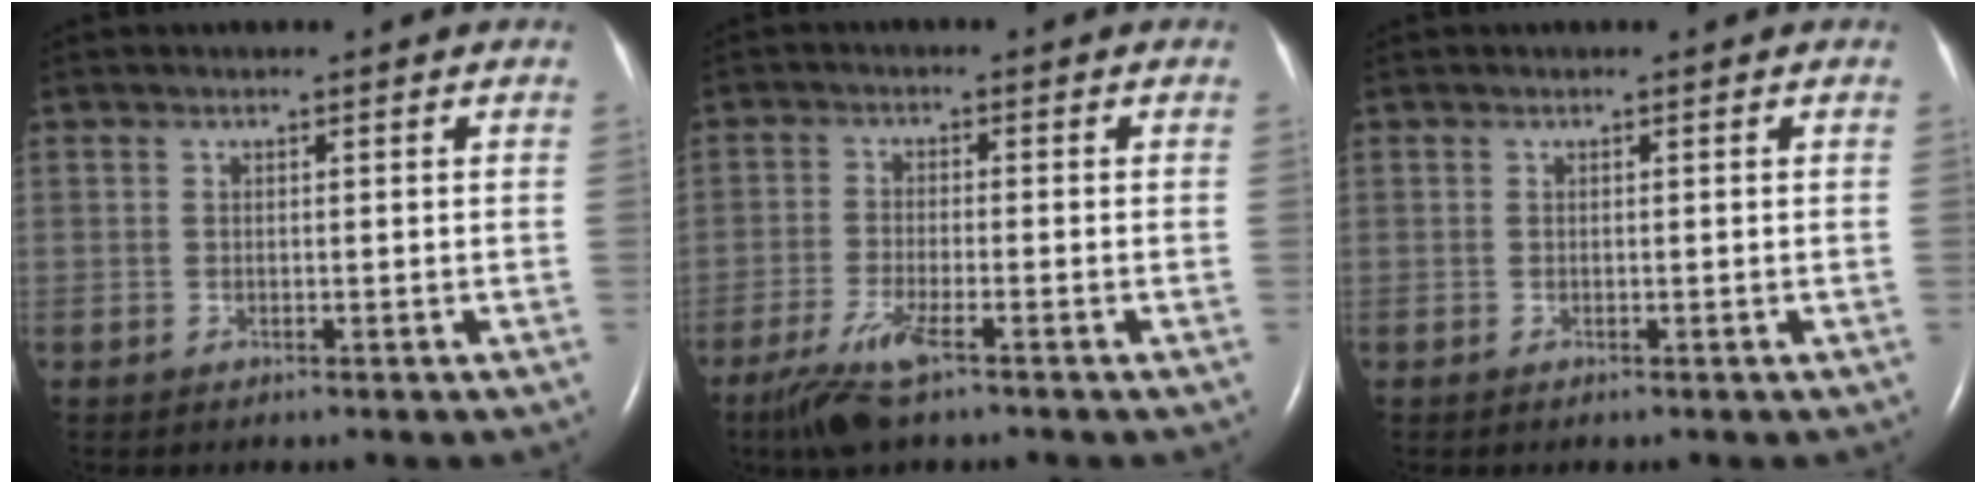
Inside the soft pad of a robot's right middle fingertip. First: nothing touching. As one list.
[{"total": 6.2, "force": [-4.1, 0.8, 4.6], "torque": [-0.106, -0.016, -0.075]}, {"total": 0.0}]